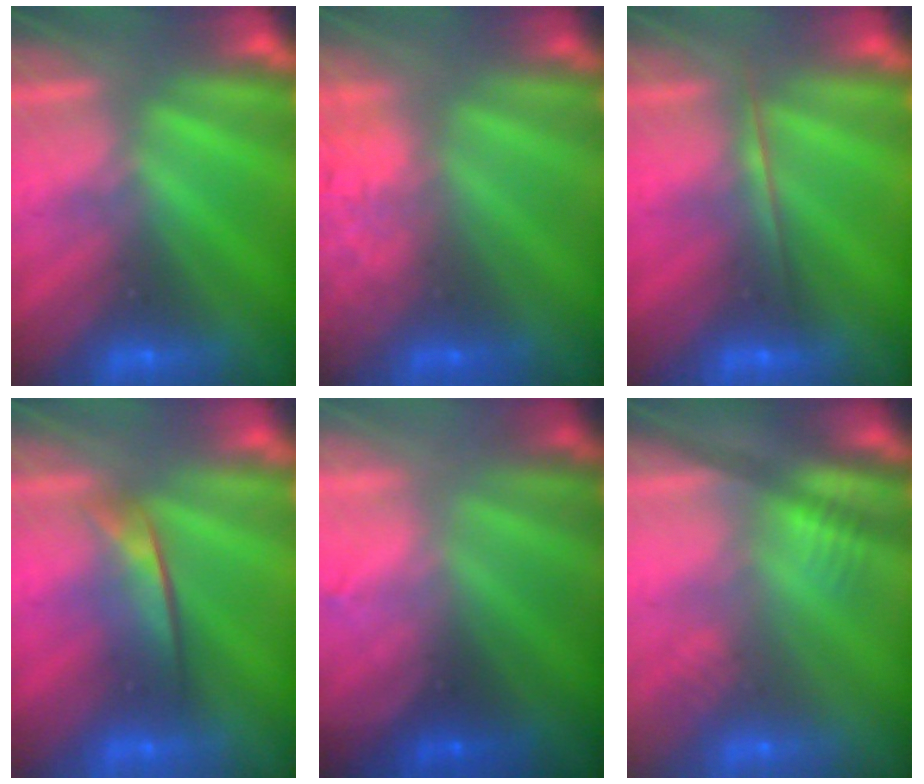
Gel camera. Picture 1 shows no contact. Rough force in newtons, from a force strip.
{"total": 6.9}
{"total": 1.7}
{"total": 2.0}
{"total": 7.8}
{"total": 2.5}